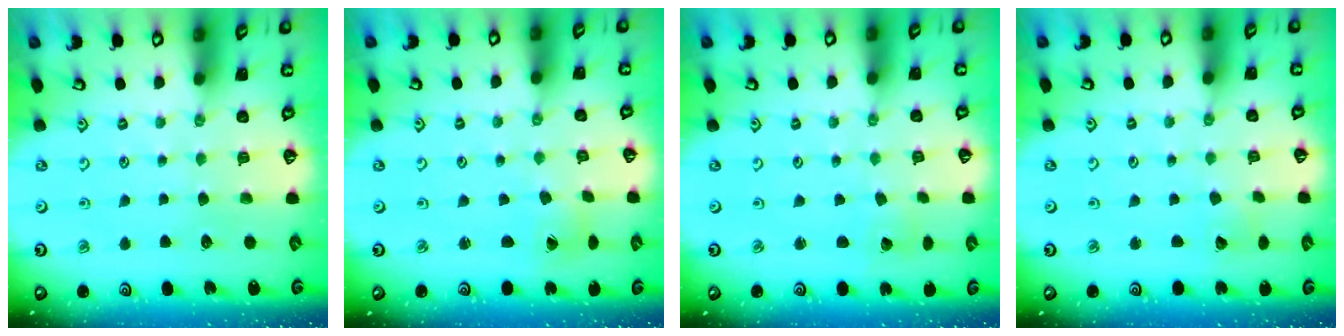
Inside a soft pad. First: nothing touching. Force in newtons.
{"total": 0.6, "press": 0.6, "slide": 0.2}
{"total": 1.5, "press": 1.5, "slide": 0.2}
{"total": 2.8, "press": 2.8, "slide": 0.4}